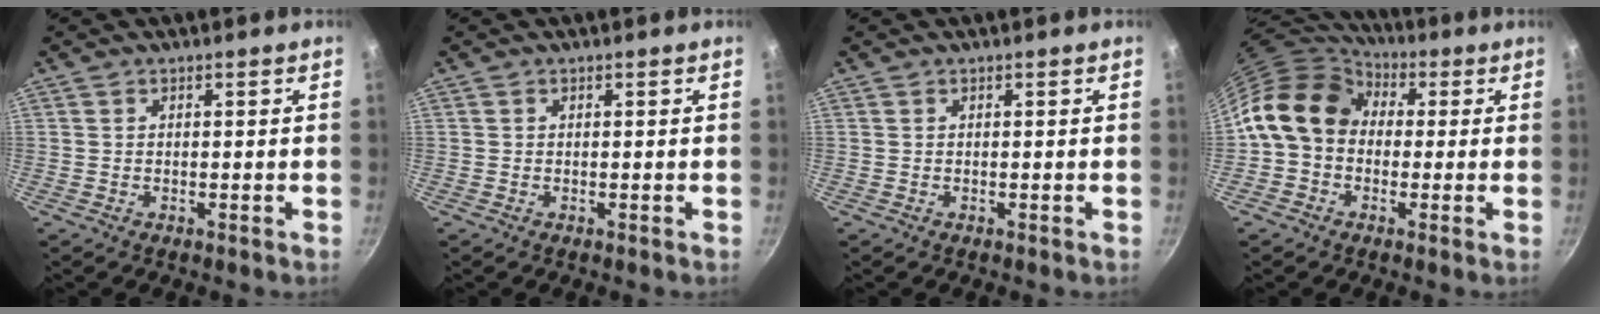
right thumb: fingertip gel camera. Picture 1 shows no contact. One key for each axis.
{"total": 0.0}
{"total": 0.0}
{"total": 14.2, "fx": 1.8, "fy": 11.3, "fz": 8.4, "tx": -0.122, "ty": 0.033, "tz": 0.012}